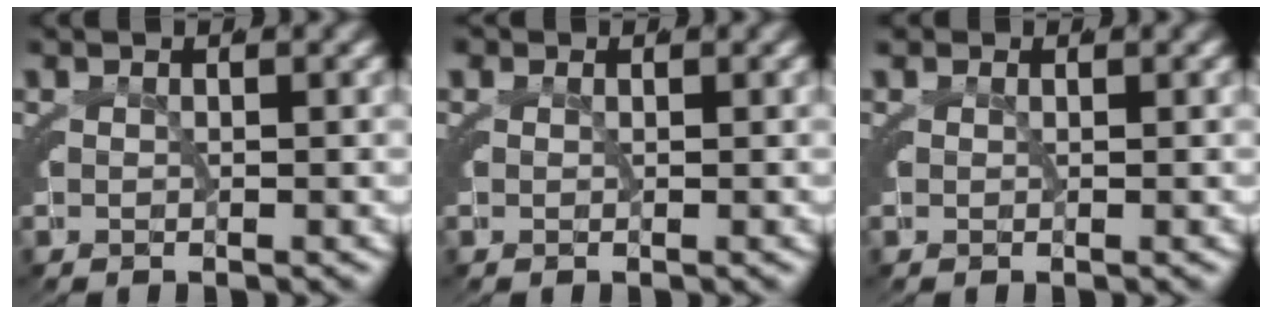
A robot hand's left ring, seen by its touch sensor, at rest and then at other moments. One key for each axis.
{"total": 1.0, "fx": 0.4, "fy": 0.8, "fz": 0.4, "tx": -0.013, "ty": -0.006, "tz": 0.010}
{"total": 0.6, "fx": 0.5, "fy": 0.4, "fz": 0.1, "tx": -0.008, "ty": -0.003, "tz": 0.010}